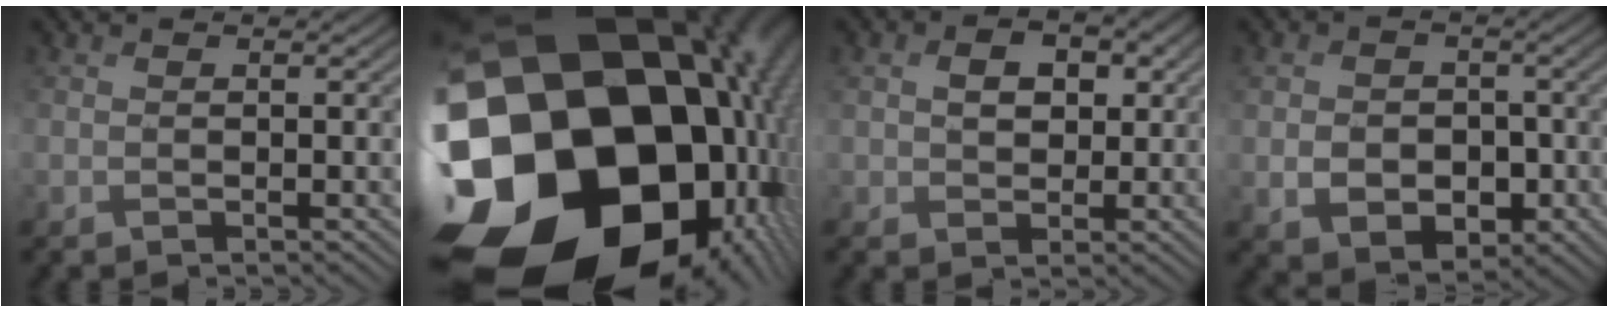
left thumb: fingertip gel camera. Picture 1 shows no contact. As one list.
[{"total": 24.9, "force": [-5.6, 19.4, 14.6], "torque": [-0.241, -0.067, -0.124]}, {"total": 5.2, "force": [1.5, 3.8, 3.3], "torque": [-0.070, 0.002, 0.021]}, {"total": 6.7, "force": [-1.4, 5.4, 3.7], "torque": [-0.079, -0.019, -0.024]}]